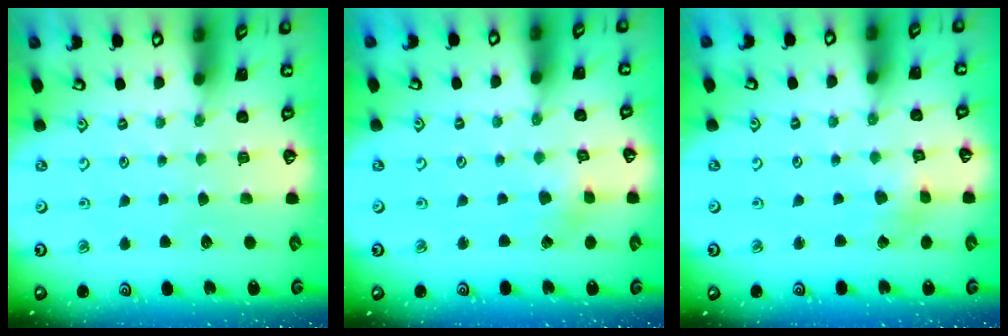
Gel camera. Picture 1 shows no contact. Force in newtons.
{"total": 2.2, "press": 2.2, "slide": 0.3}
{"total": 2.4, "press": 2.4, "slide": 0.3}